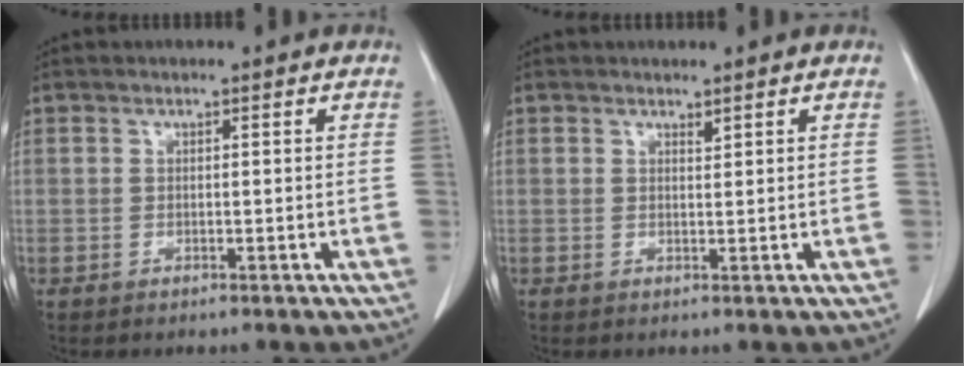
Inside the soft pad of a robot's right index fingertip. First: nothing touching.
{"total": 0.6, "force": [0.6, 0.0, 0.2], "torque": [-0.008, -0.007, 0.010]}